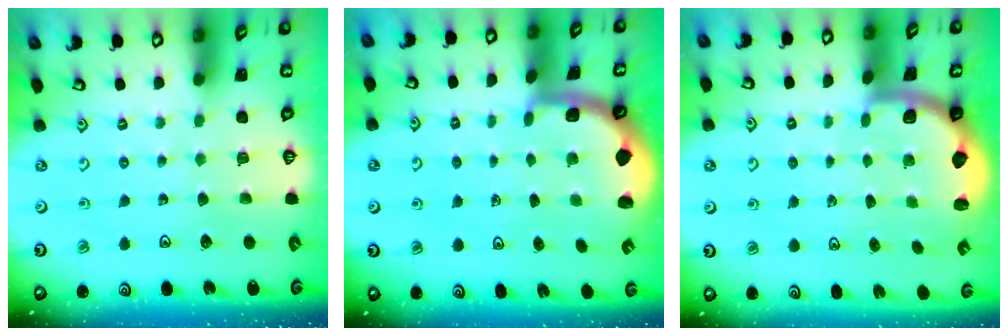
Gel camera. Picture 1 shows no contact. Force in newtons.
{"total": 1.5, "press": 1.5, "slide": 0.2}
{"total": 2.0, "press": 2.0, "slide": 0.5}